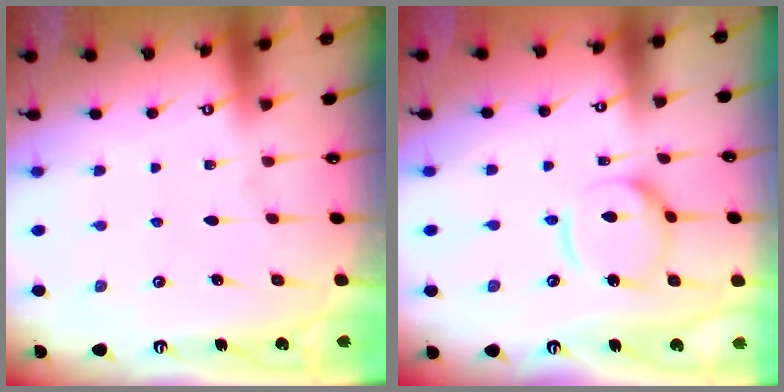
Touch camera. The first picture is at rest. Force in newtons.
{"total": 13.5, "press": 13.5, "slide": 1.3}